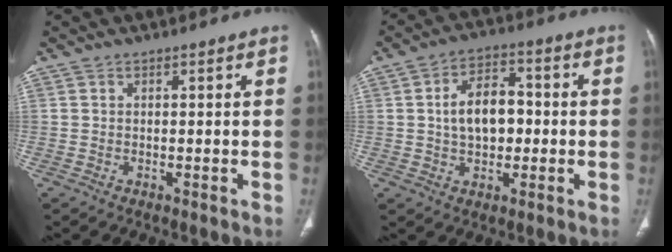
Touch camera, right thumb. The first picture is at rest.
{"total": 9.6, "force": [0.2, 6.1, 7.4], "torque": [-0.102, 0.022, -0.002]}